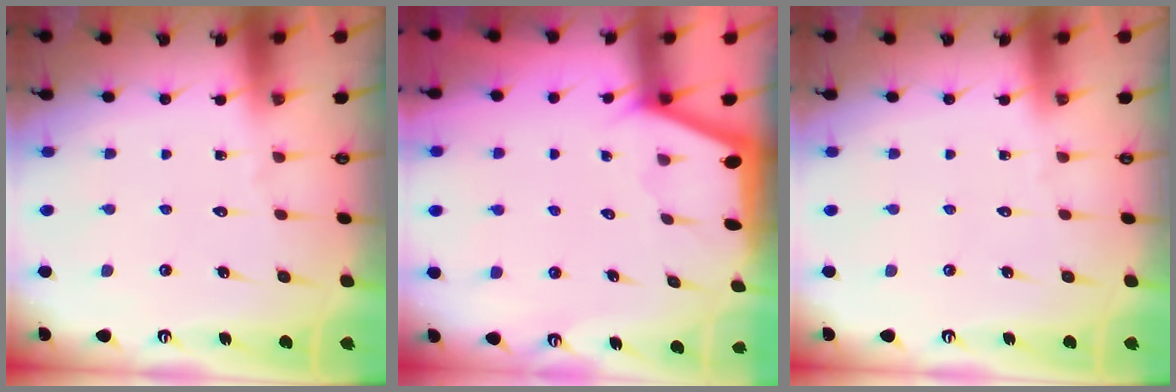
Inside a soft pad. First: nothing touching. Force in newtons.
{"total": 1.7, "press": 1.6, "slide": 0.3}
{"total": 0.0}